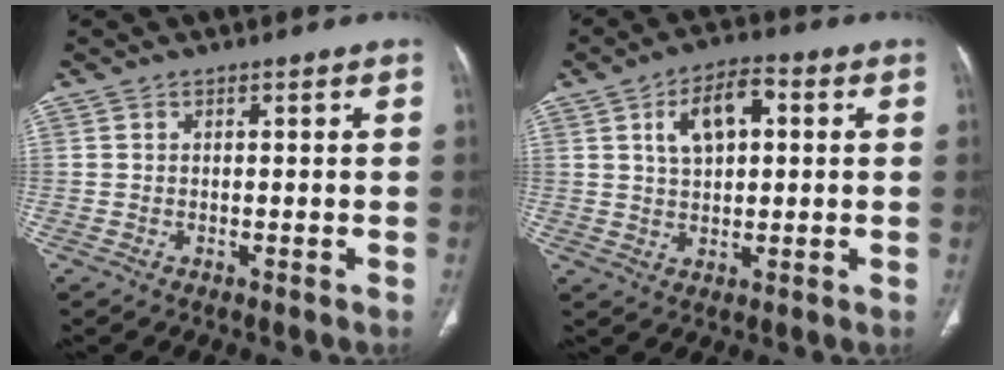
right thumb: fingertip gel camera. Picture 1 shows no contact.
{"total": 8.7, "force": [2.4, 4.8, 6.8], "torque": [-0.104, 0.010, 0.037]}